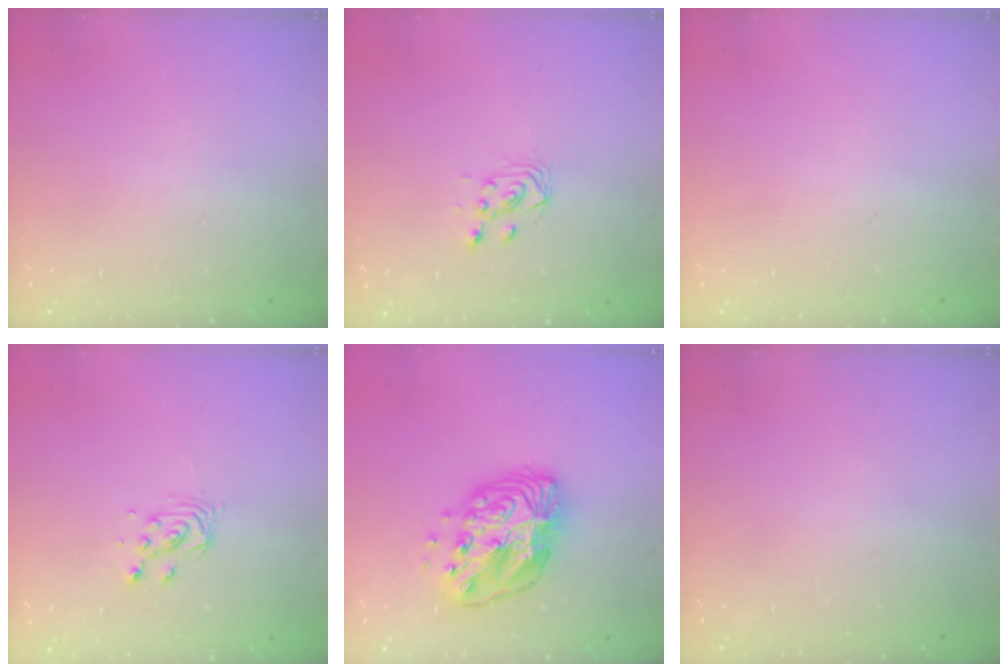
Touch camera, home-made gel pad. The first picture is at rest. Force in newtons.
{"total": 3.2, "press": 2.9, "slide": 1.4}
{"total": 0.0}
{"total": 3.9, "press": 3.9, "slide": 0.3}
{"total": 14.1, "press": 14.1, "slide": 1.2}
{"total": 0.0}